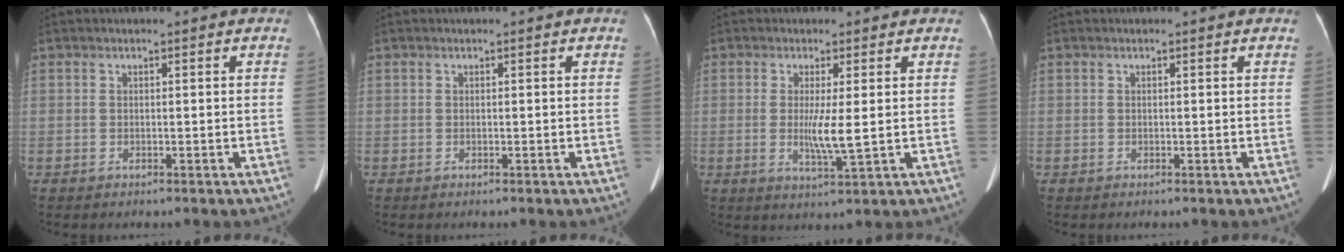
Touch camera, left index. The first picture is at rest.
{"total": 0.0}
{"total": 4.2, "force": [-0.2, -0.1, 4.2], "torque": [-0.087, -0.012, 0.004]}
{"total": 0.0}